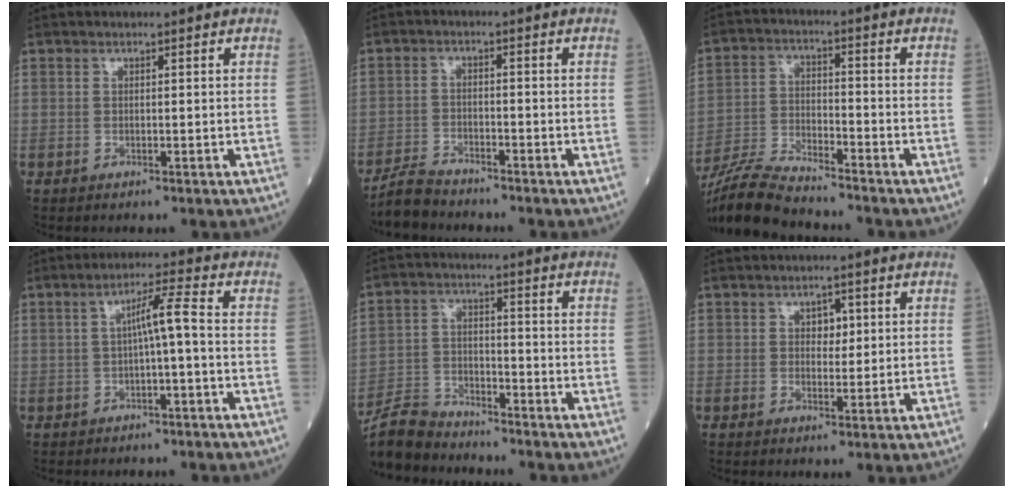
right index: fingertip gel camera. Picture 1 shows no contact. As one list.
[{"total": 4.1, "force": [-4.0, 0.6, 0.6], "torque": [-0.015, -0.013, -0.079]}, {"total": 10.9, "force": [-10.2, 0.7, 3.8], "torque": [-0.075, -0.017, -0.190]}, {"total": 4.4, "force": [-0.4, -0.1, 4.4], "torque": [-0.072, 0.015, -0.008]}, {"total": 8.1, "force": [-8.0, 1.5, 0.7], "torque": [-0.023, -0.004, -0.156]}, {"total": 2.3, "force": [0.6, 1.5, 1.6], "torque": [-0.014, 0.001, 0.007]}]